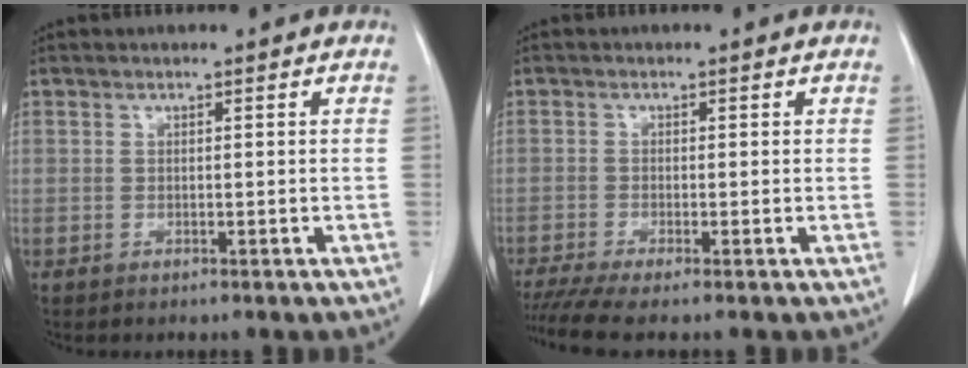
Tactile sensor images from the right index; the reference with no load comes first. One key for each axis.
{"total": 4.2, "fx": -3.1, "fy": 0.0, "fz": 2.9, "tx": -0.055, "ty": -0.008, "tz": -0.059}